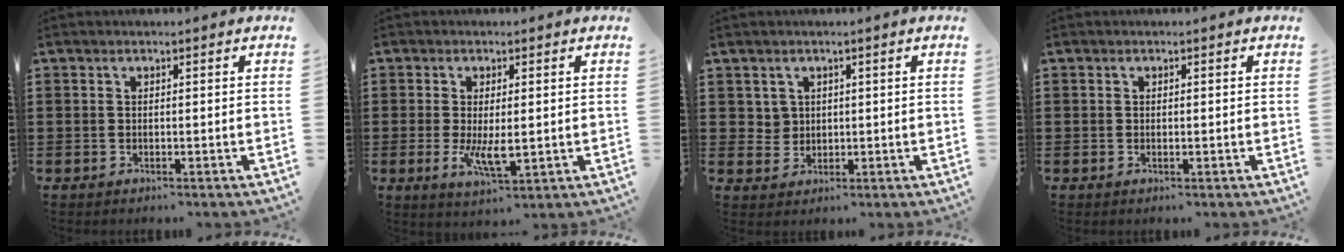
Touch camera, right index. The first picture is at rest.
{"total": 5.3, "force": [-0.6, 2.2, 4.8], "torque": [-0.096, -0.009, -0.014]}
{"total": 2.5, "force": [1.3, 2.1, 0.3], "torque": [-0.015, 0.011, 0.024]}
{"total": 0.0}